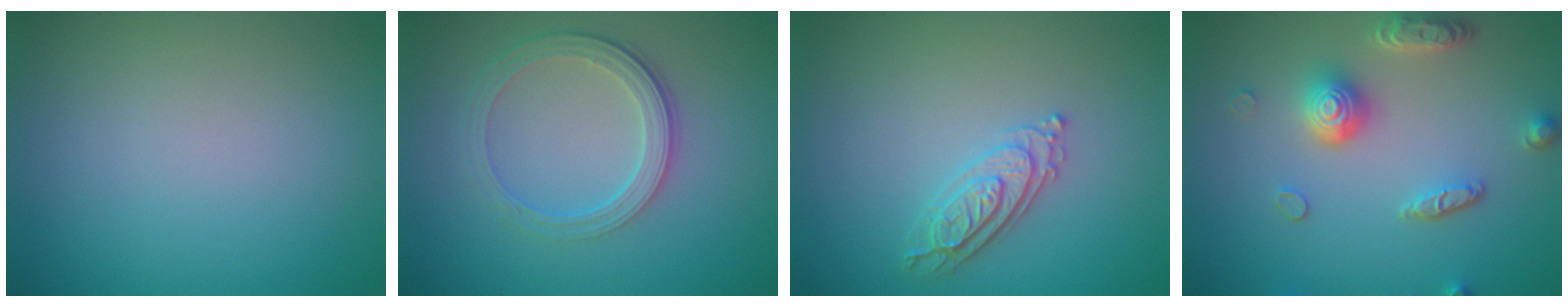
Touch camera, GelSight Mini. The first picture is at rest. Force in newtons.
{"total": 4.0, "press": 2.9, "slide": 2.7}
{"total": 2.9, "press": 2.7, "slide": 1.0}
{"total": 4.4, "press": 3.5, "slide": 2.7}